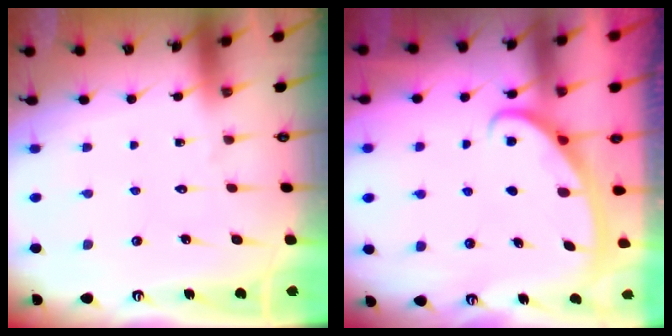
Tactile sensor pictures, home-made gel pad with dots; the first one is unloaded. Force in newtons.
{"total": 3.0, "press": 2.9, "slide": 0.4}